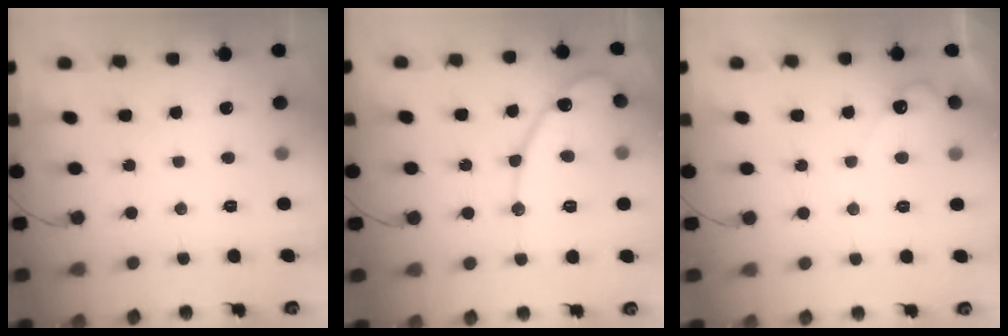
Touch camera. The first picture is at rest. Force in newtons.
{"total": 14.6, "press": 14.6, "slide": 1.1}
{"total": 4.5, "press": 4.5, "slide": 0.3}